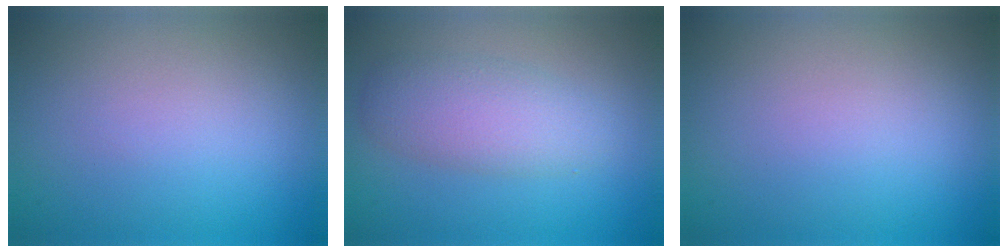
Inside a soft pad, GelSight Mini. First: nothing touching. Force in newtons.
{"total": 3.9, "press": 3.9, "slide": 0.3}
{"total": 0.0}